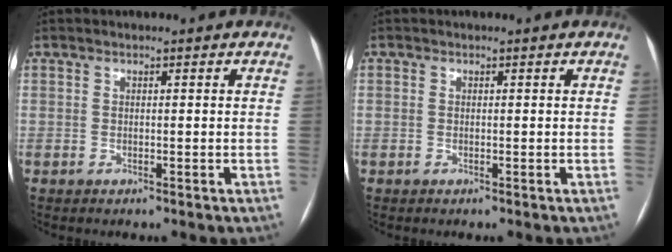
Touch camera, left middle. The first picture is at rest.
{"total": 0.0}